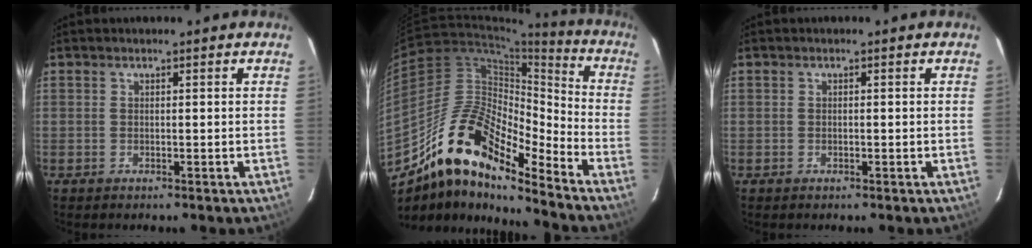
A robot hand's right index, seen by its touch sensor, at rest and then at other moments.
{"total": 17.3, "force": [-13.0, 5.0, 10.3], "torque": [-0.173, 0.004, -0.254]}
{"total": 0.0}